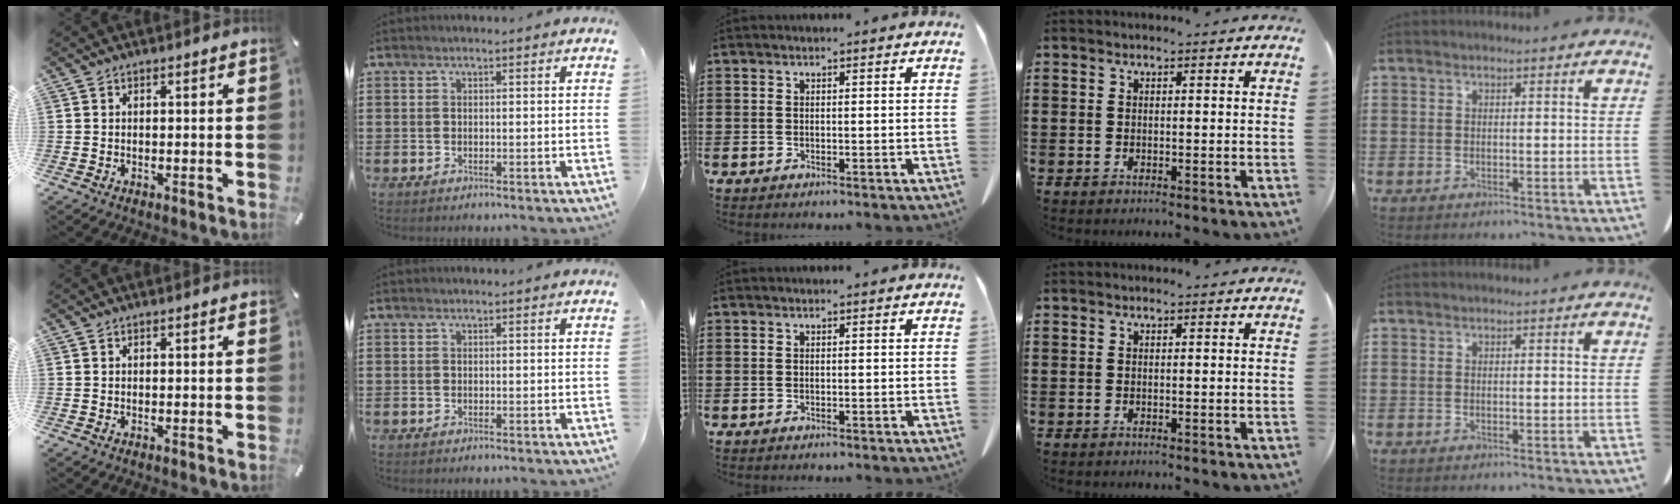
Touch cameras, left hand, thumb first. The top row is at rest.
{}